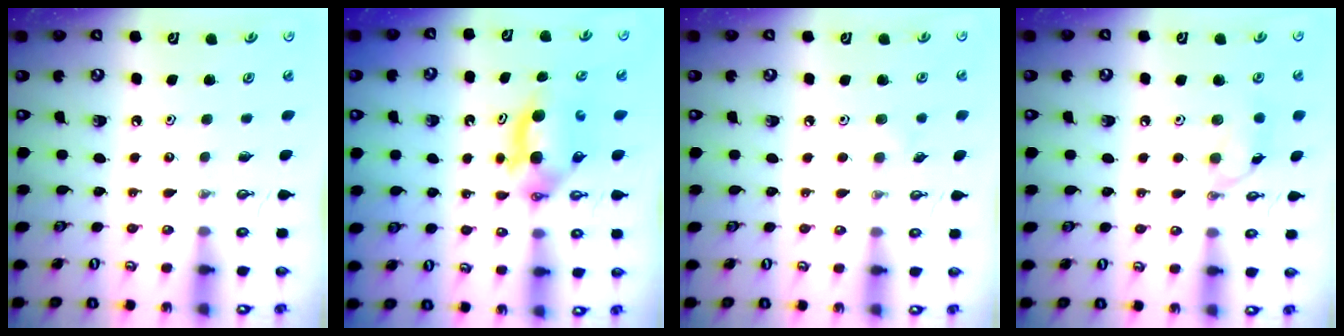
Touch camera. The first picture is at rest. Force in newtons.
{"total": 8.4, "press": 5.1, "slide": 6.6}
{"total": 4.4, "press": 4.3, "slide": 0.7}
{"total": 8.4, "press": 8.4, "slide": 0.4}